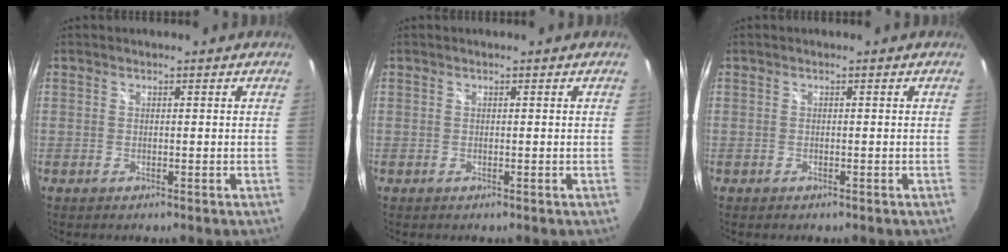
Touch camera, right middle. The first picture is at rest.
{"total": 0.0}
{"total": 0.0}